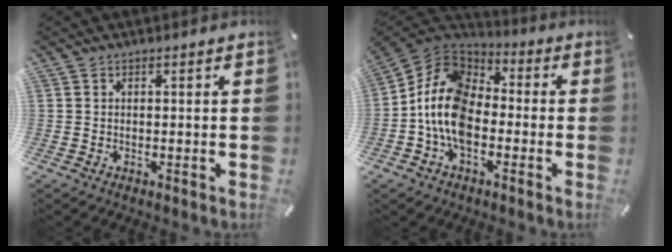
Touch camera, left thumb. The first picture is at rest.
{"total": 13.0, "force": [-4.7, 9.0, 8.1], "torque": [-0.187, 0.025, -0.095]}